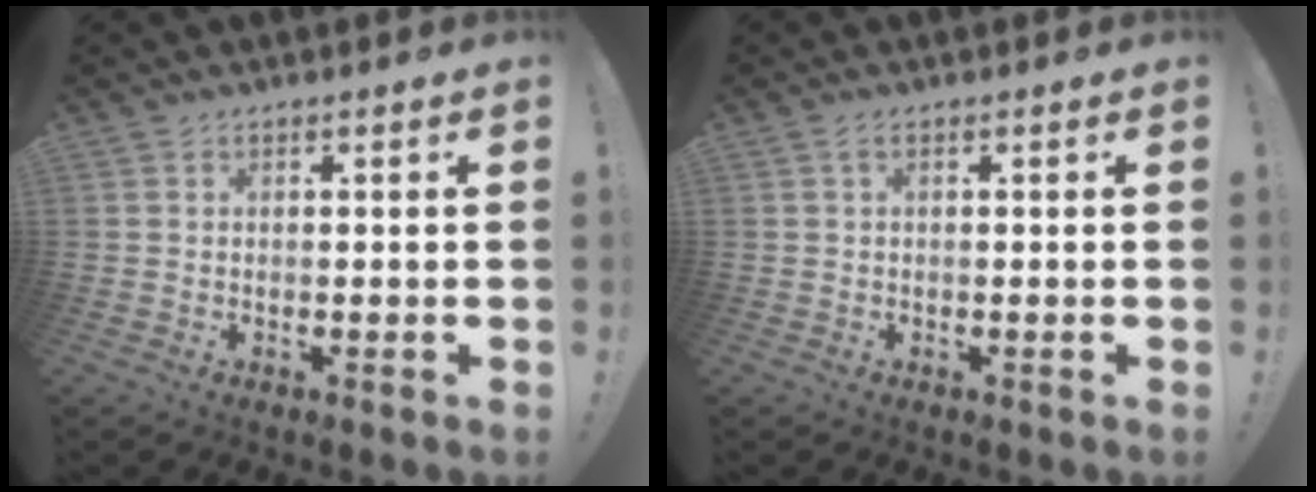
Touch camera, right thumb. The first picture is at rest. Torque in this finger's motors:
{"motor_torque": [-0.19, 0.08, -0.10, 0.08, 0.07]}